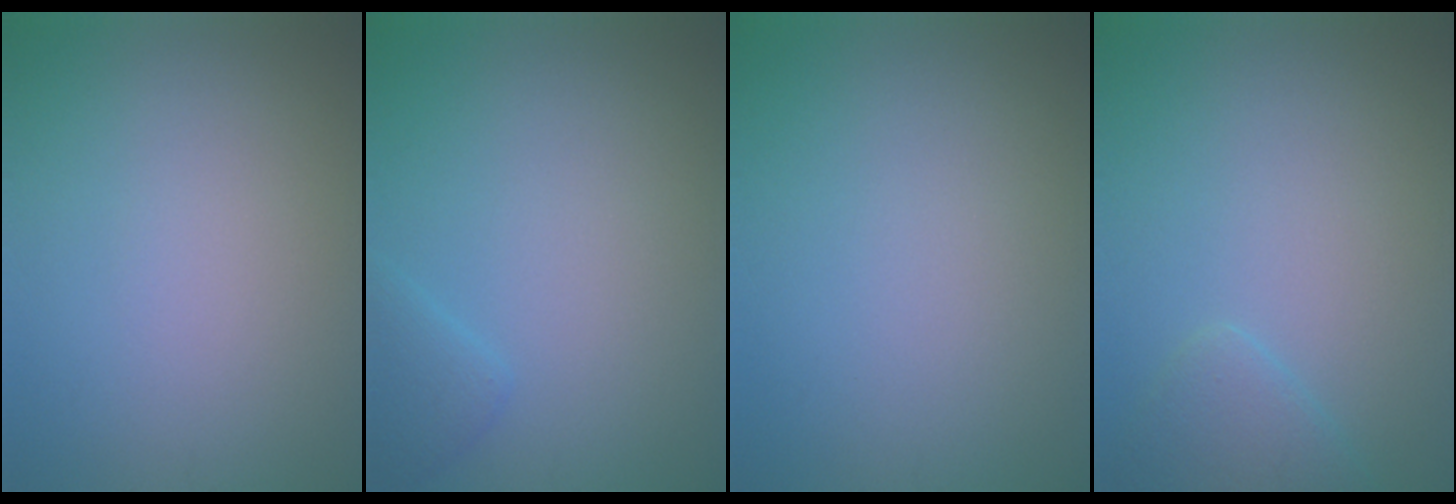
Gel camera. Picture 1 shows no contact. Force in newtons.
{"total": 1.4, "press": 1.4, "slide": 0.1}
{"total": 0.0}
{"total": 2.1, "press": 2.1, "slide": 0.1}